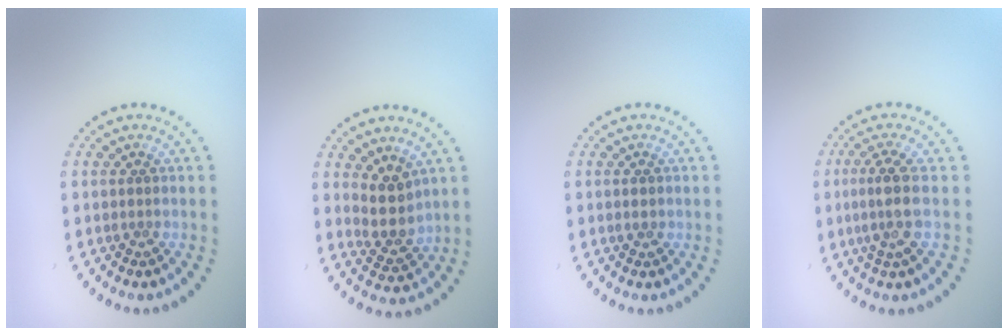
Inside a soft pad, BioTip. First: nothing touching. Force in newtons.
{"total": 2.8, "press": 2.3, "slide": 1.6}
{"total": 1.0, "press": 1.0, "slide": 0.0}
{"total": 2.9, "press": 2.3, "slide": 1.8}